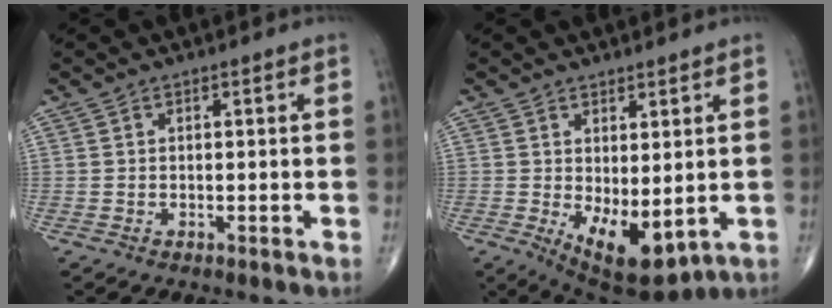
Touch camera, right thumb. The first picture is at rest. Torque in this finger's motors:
{"motor_torque": [-0.18, 0.88, 0.69, 0.49, 0.09]}